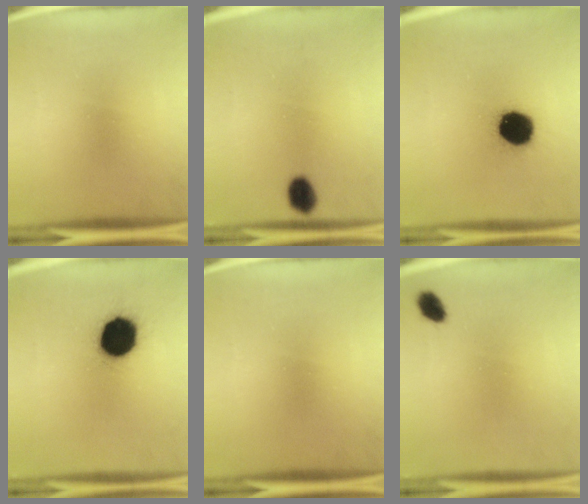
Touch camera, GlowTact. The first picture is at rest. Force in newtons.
{"total": 4.5}
{"total": 14.6}
{"total": 16.7}
{"total": 0.0}
{"total": 3.0}